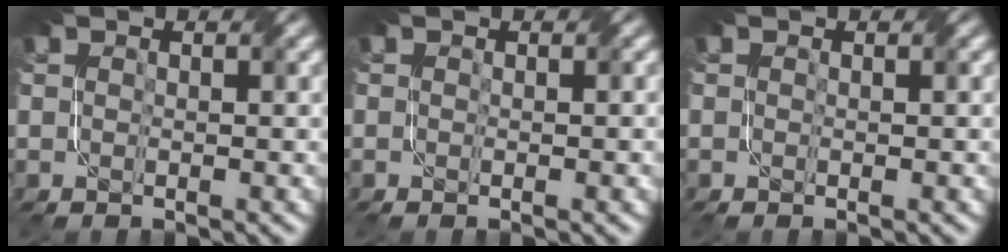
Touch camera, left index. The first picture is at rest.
{"total": 0.9, "force": [-0.2, 0.3, 0.9], "torque": [-0.011, -0.007, -0.004]}
{"total": 0.0}